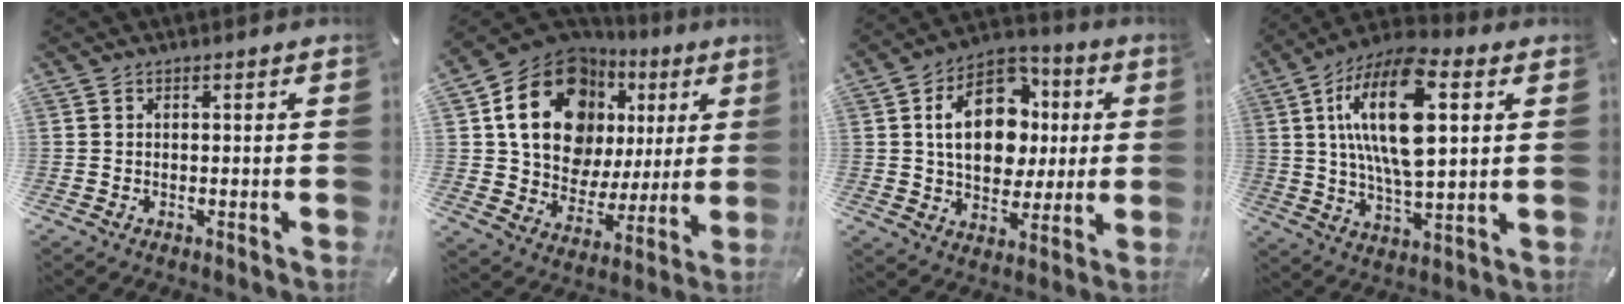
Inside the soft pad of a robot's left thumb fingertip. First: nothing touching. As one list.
[{"total": 20.4, "force": [8.5, 14.8, 11.2], "torque": [-0.183, -0.048, 0.153]}, {"total": 17.3, "force": [2.6, 12.9, 11.2], "torque": [-0.182, 0.006, 0.049]}, {"total": 19.4, "force": [5.9, 8.6, 16.4], "torque": [-0.332, -0.010, 0.090]}]